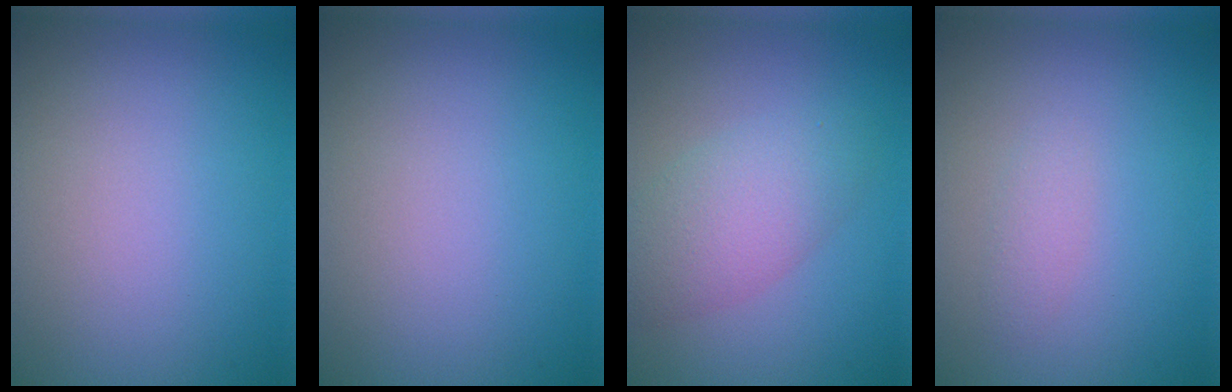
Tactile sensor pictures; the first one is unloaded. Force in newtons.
{"total": 0.0}
{"total": 4.2, "press": 4.2, "slide": 0.1}
{"total": 0.9, "press": 0.9, "slide": 0.0}